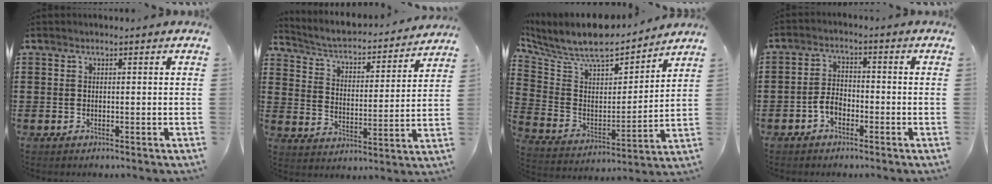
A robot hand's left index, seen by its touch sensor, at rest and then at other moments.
{"total": 3.5, "force": [3.3, 0.4, 1.1], "torque": [-0.042, -0.034, 0.046]}
{"total": 9.3, "force": [8.3, 2.5, 3.4], "torque": [-0.108, -0.060, 0.143]}
{"total": 3.3, "force": [-1.7, 1.8, 2.1], "torque": [-0.054, 0.001, -0.038]}